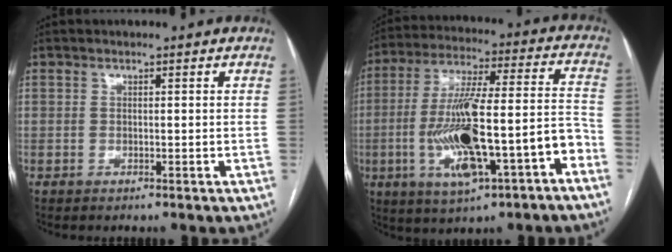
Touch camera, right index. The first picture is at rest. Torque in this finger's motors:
{"motor_torque": [2.14, 0.00, 1.05, 0.21]}